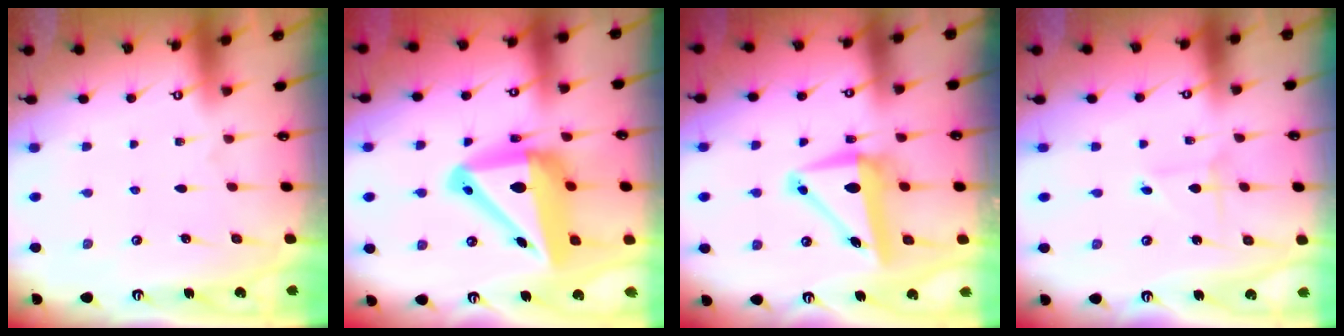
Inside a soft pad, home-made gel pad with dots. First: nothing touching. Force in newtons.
{"total": 18.3, "press": 18.1, "slide": 2.9}
{"total": 10.1, "press": 9.8, "slide": 2.2}
{"total": 1.1, "press": 1.1, "slide": 0.1}